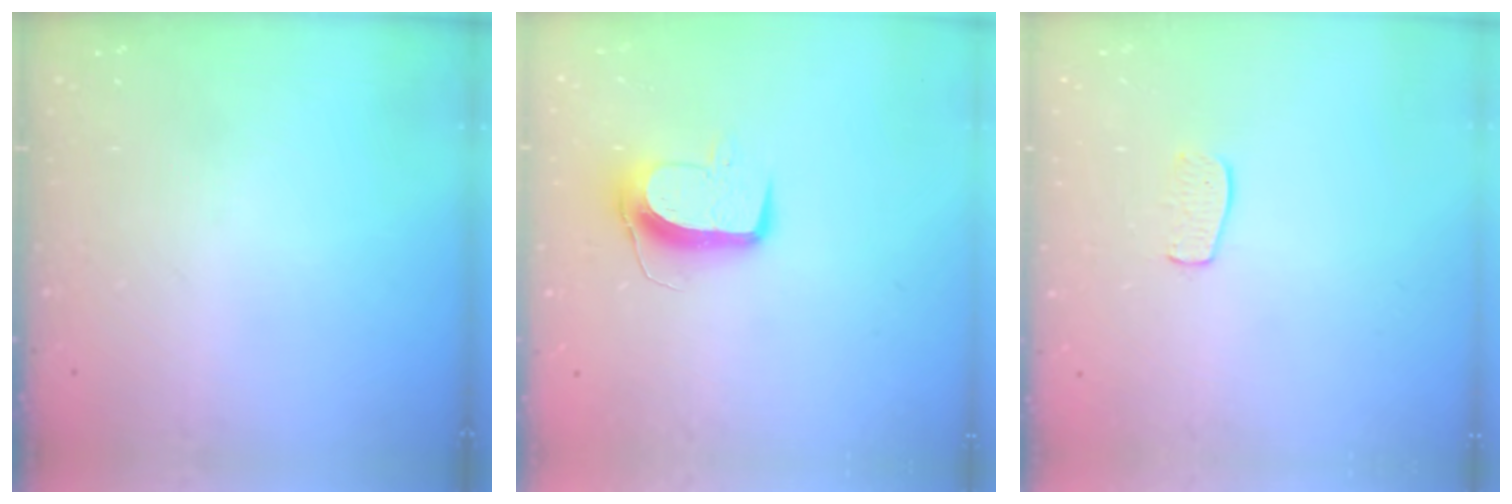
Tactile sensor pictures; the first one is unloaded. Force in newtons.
{"total": 9.8, "press": 9.7, "slide": 0.8}
{"total": 6.9, "press": 6.8, "slide": 0.4}